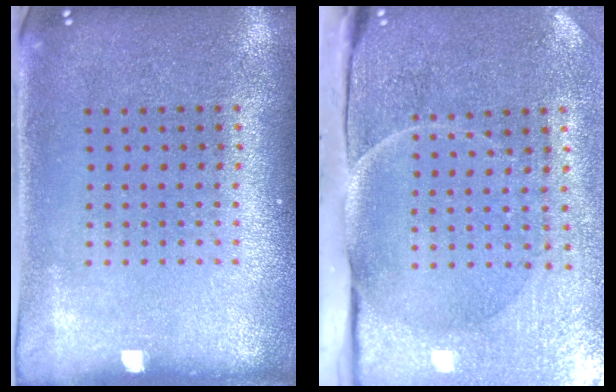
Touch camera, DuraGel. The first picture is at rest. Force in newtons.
{"total": 4.9, "press": 3.9, "slide": 3.0}